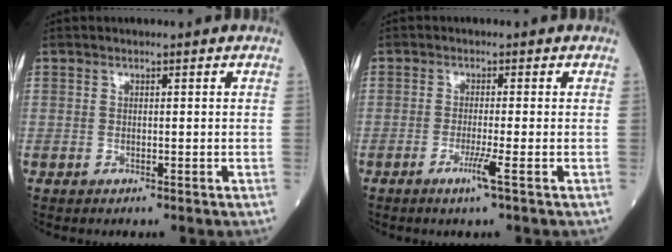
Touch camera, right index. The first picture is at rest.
{"total": 2.8, "force": [-1.4, -0.7, 2.3], "torque": [-0.049, -0.008, -0.029]}